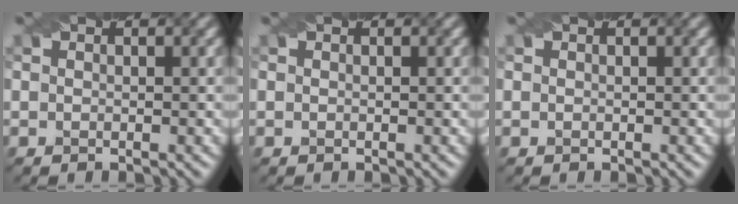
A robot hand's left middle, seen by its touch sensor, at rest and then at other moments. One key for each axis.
{"total": 0.0}
{"total": 0.0}